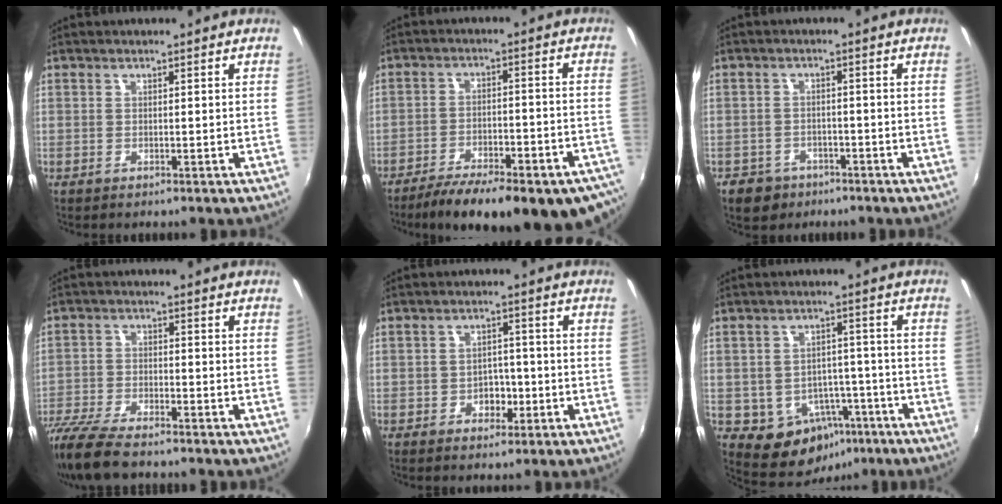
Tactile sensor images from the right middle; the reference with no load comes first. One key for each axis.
{"total": 23.8, "fx": -17.8, "fy": 7.0, "fz": 14.2, "tx": -0.233, "ty": -0.042, "tz": -0.236}
{"total": 5.7, "fx": -3.6, "fy": 4.1, "fz": 1.5, "tx": -0.052, "ty": 0.000, "tz": -0.053}
{"total": 12.6, "fx": -10.5, "fy": 2.8, "fz": 6.3, "tx": -0.155, "ty": -0.035, "tz": -0.201}
{"total": 3.4, "fx": -1.4, "fy": 2.7, "fz": 1.6, "tx": -0.027, "ty": 0.006, "tz": -0.018}
{"total": 10.1, "fx": -4.9, "fy": 7.9, "fz": 3.9, "tx": -0.073, "ty": 0.023, "tz": -0.040}